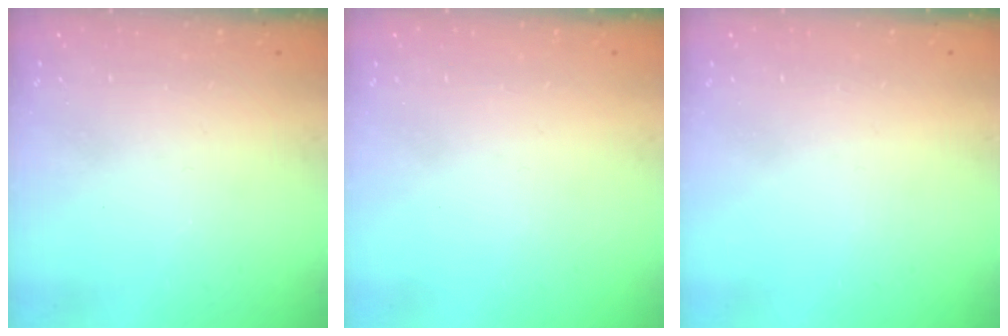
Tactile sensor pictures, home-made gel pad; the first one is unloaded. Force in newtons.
{"total": 0.0}
{"total": 0.0}